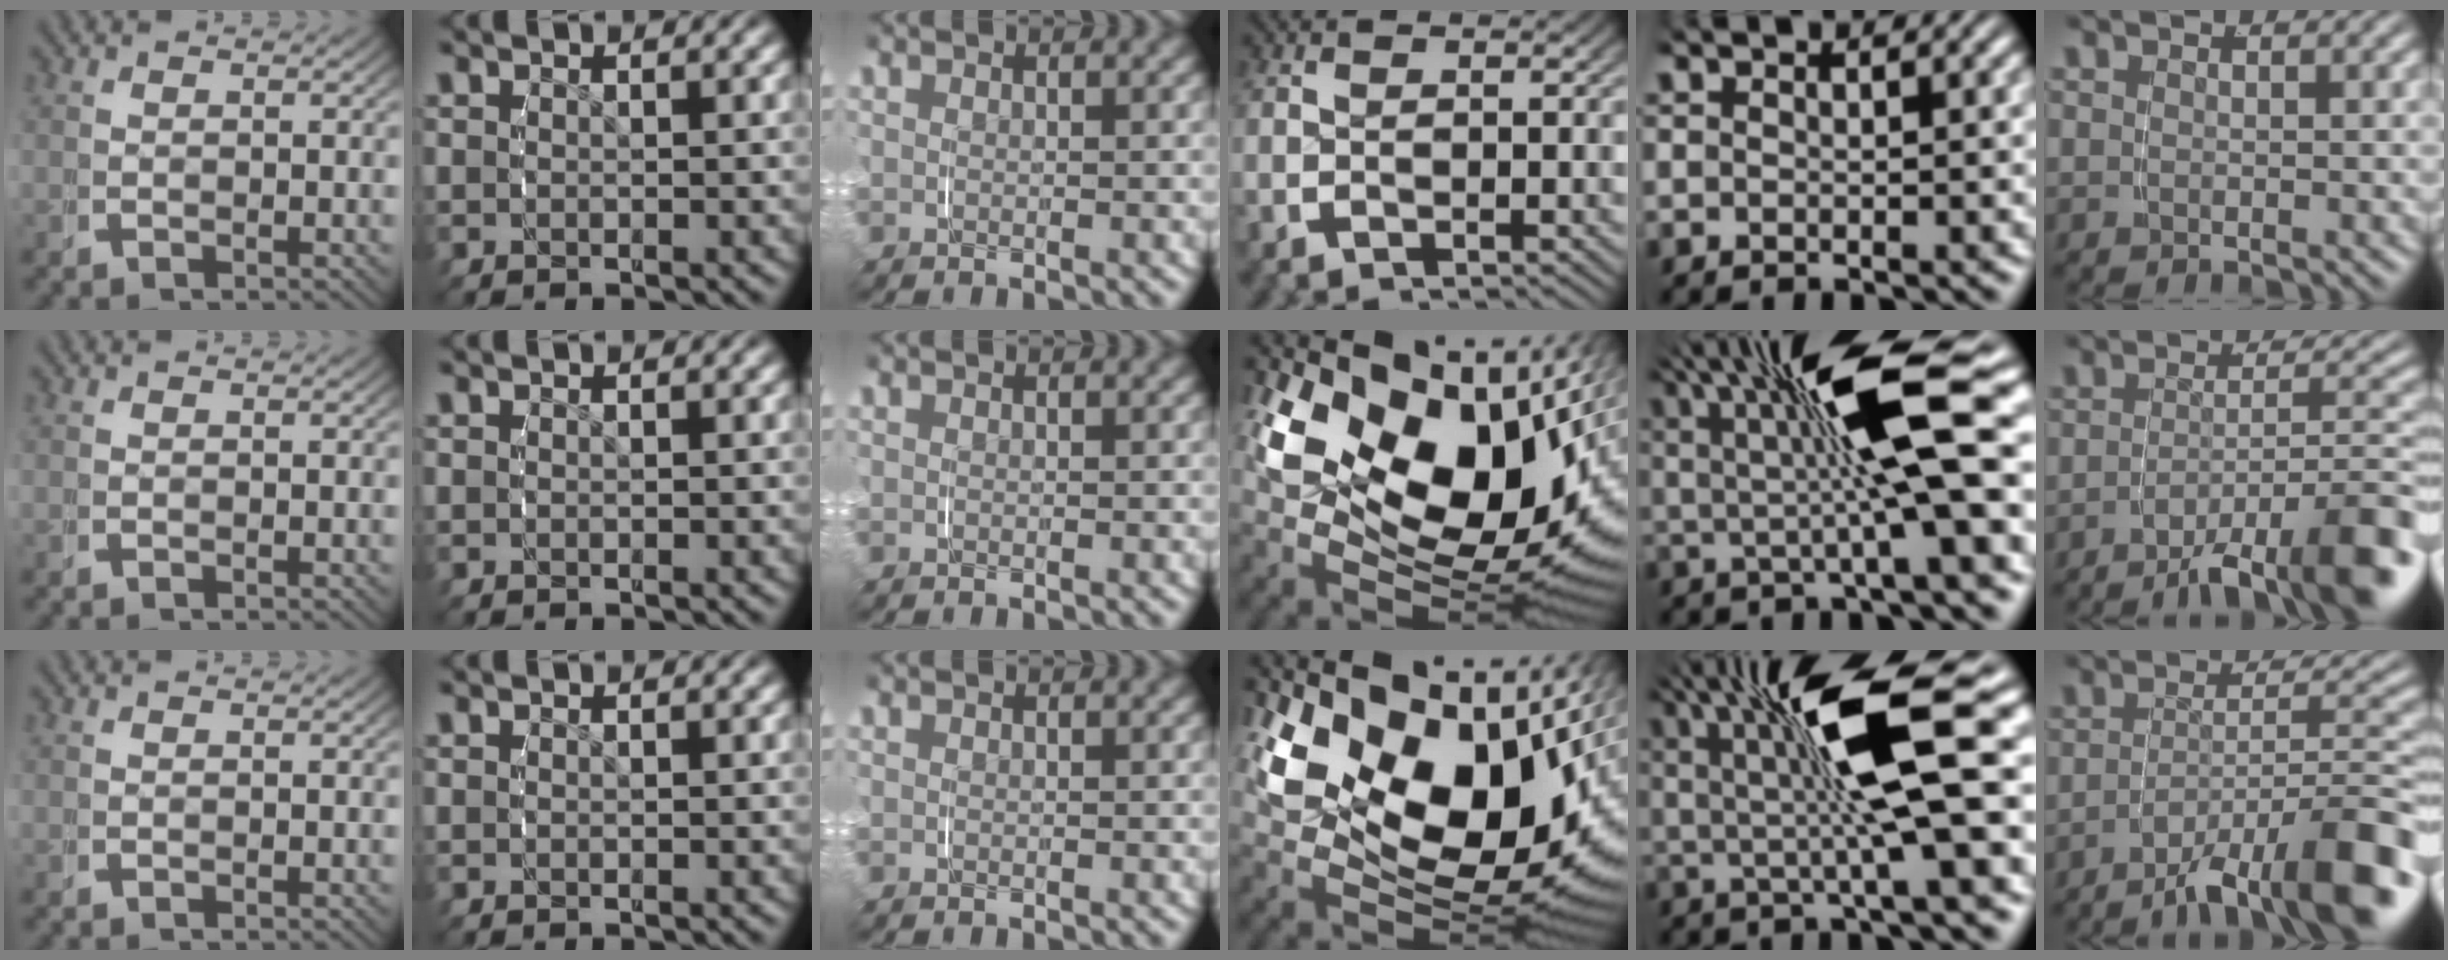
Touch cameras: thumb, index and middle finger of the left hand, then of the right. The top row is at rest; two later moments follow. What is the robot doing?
{"motion": "grasp_and_lifting", "object": "phone"}